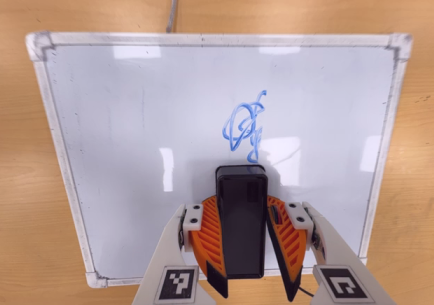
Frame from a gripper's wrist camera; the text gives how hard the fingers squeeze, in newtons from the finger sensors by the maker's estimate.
{"total": 10.7, "left": 10.5, "right": 10.9}